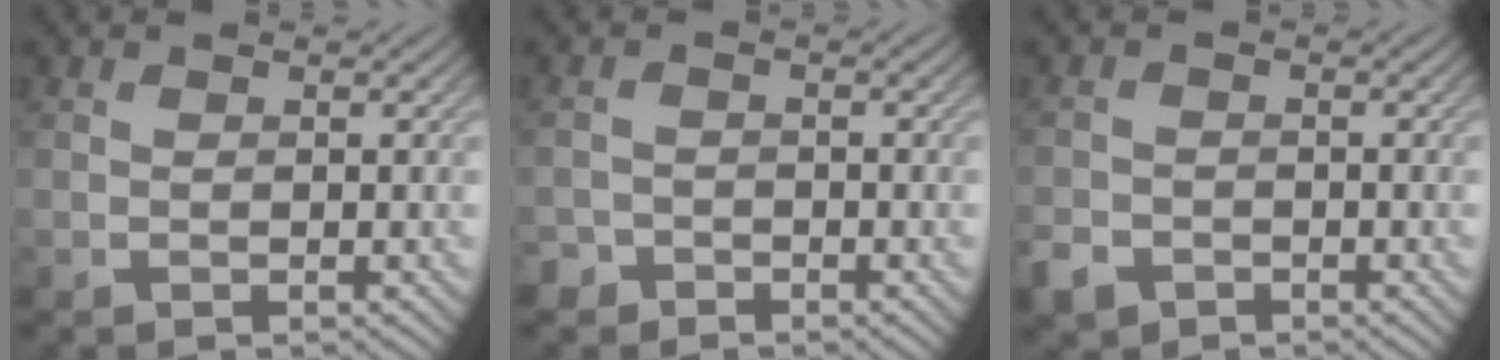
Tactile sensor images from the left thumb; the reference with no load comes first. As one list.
[{"total": 2.2, "force": [-1.7, 1.4, 0.0], "torque": [0.006, 0.003, -0.038]}, {"total": 3.1, "force": [-2.1, 2.1, 1.0], "torque": [-0.026, -0.008, -0.047]}]